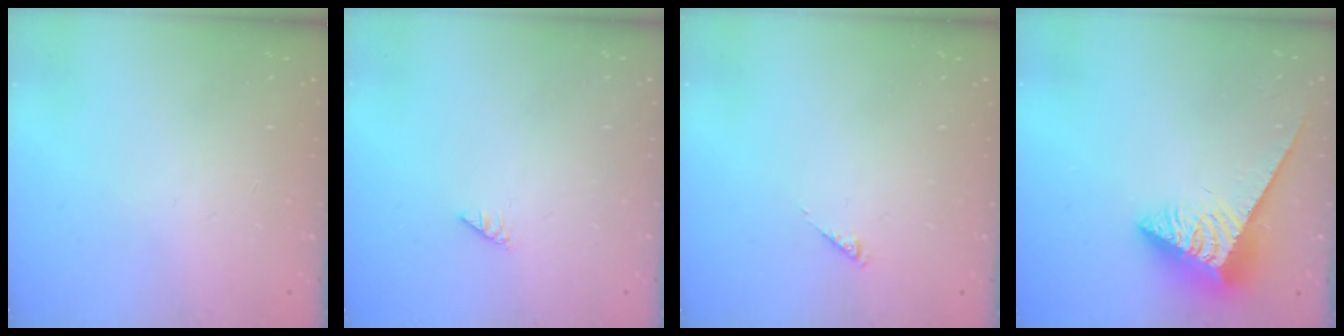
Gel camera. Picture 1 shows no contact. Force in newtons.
{"total": 0.0}
{"total": 0.0}
{"total": 6.4, "press": 6.3, "slide": 0.9}